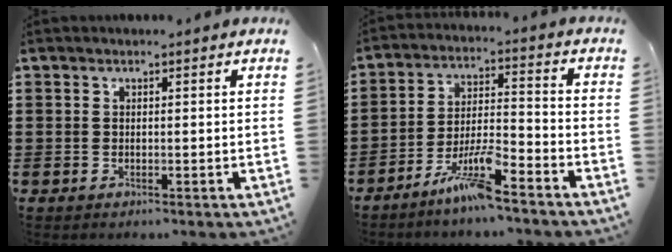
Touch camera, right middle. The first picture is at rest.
{"total": 7.8, "force": [-5.9, 0.8, 5.1], "torque": [-0.113, -0.007, -0.116]}